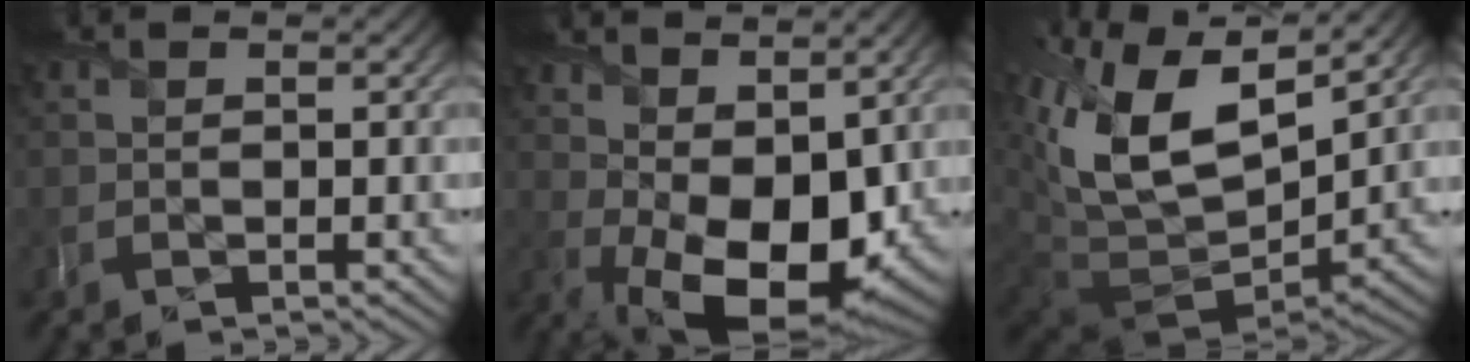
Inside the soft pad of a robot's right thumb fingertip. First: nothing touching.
{"total": 13.9, "force": [1.9, 7.6, 11.4], "torque": [-0.202, -0.028, 0.058]}
{"total": 16.9, "force": [5.3, 9.6, 12.9], "torque": [-0.292, 0.013, 0.095]}